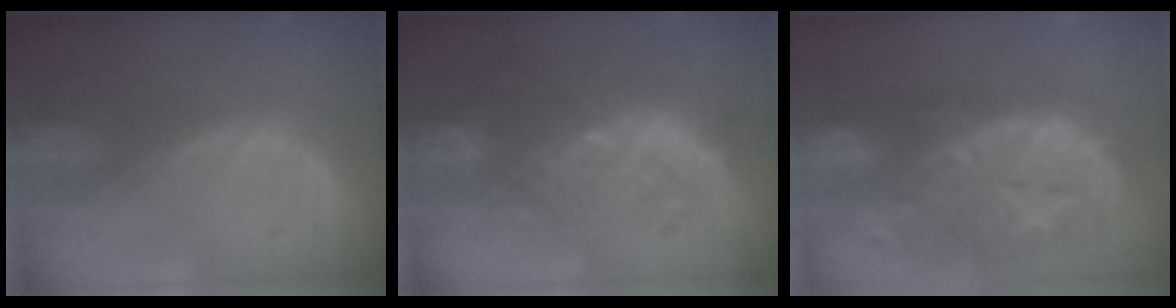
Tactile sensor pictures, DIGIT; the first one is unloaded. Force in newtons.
{"total": 9.4, "press": 8.9, "slide": 2.8}
{"total": 13.1, "press": 11.7, "slide": 6.0}